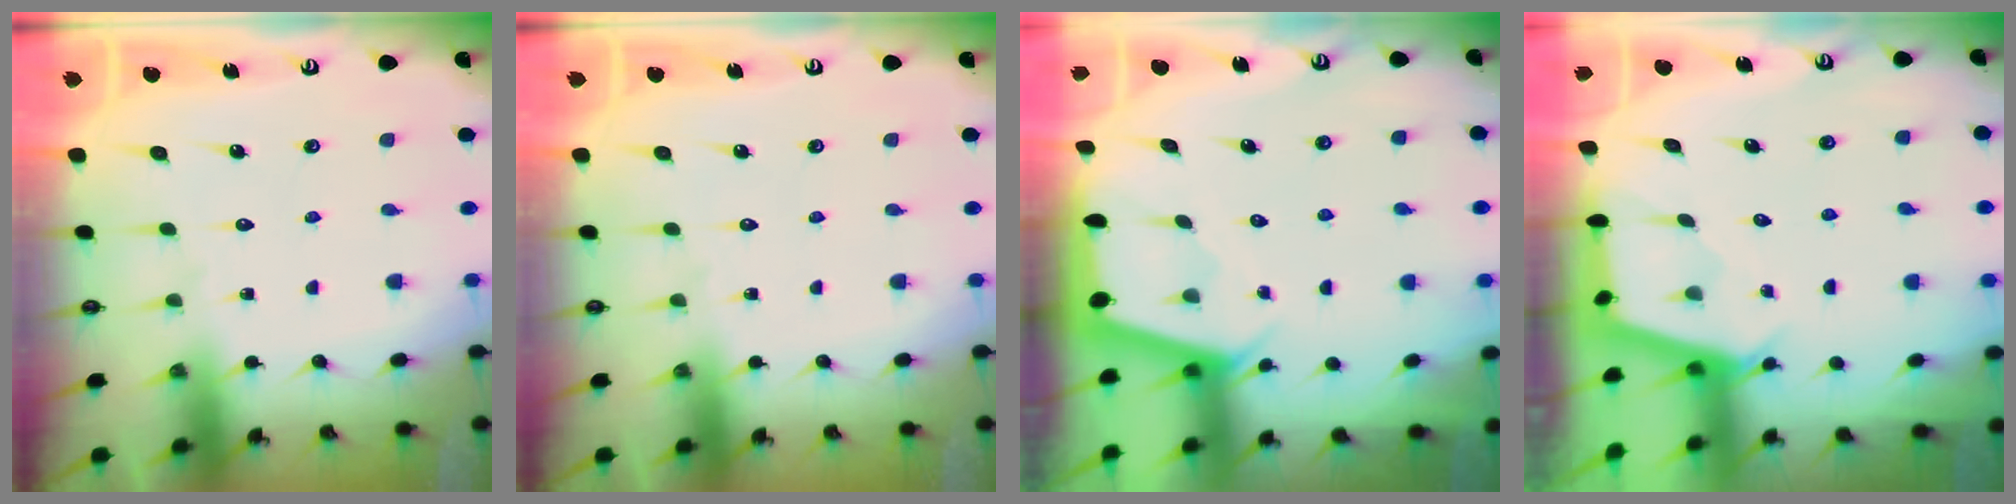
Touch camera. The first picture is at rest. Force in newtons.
{"total": 0.0}
{"total": 2.4, "press": 2.4, "slide": 0.3}
{"total": 2.5, "press": 2.5, "slide": 0.3}